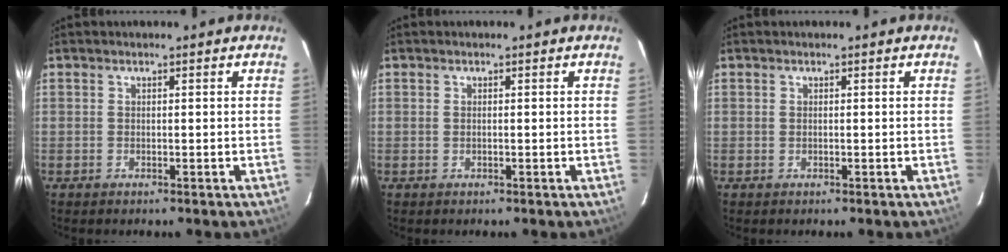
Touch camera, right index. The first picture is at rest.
{"total": 0.0}
{"total": 0.0}